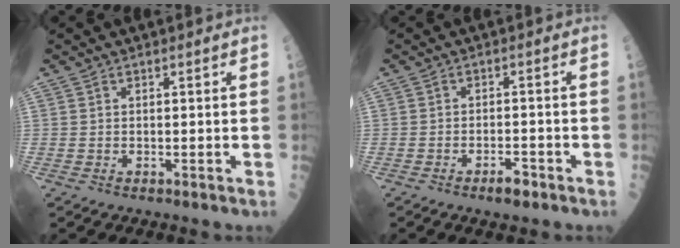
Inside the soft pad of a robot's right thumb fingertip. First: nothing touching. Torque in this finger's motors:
{"motor_torque": [2.78, 2.23, 0.38, -0.18, 0.02]}